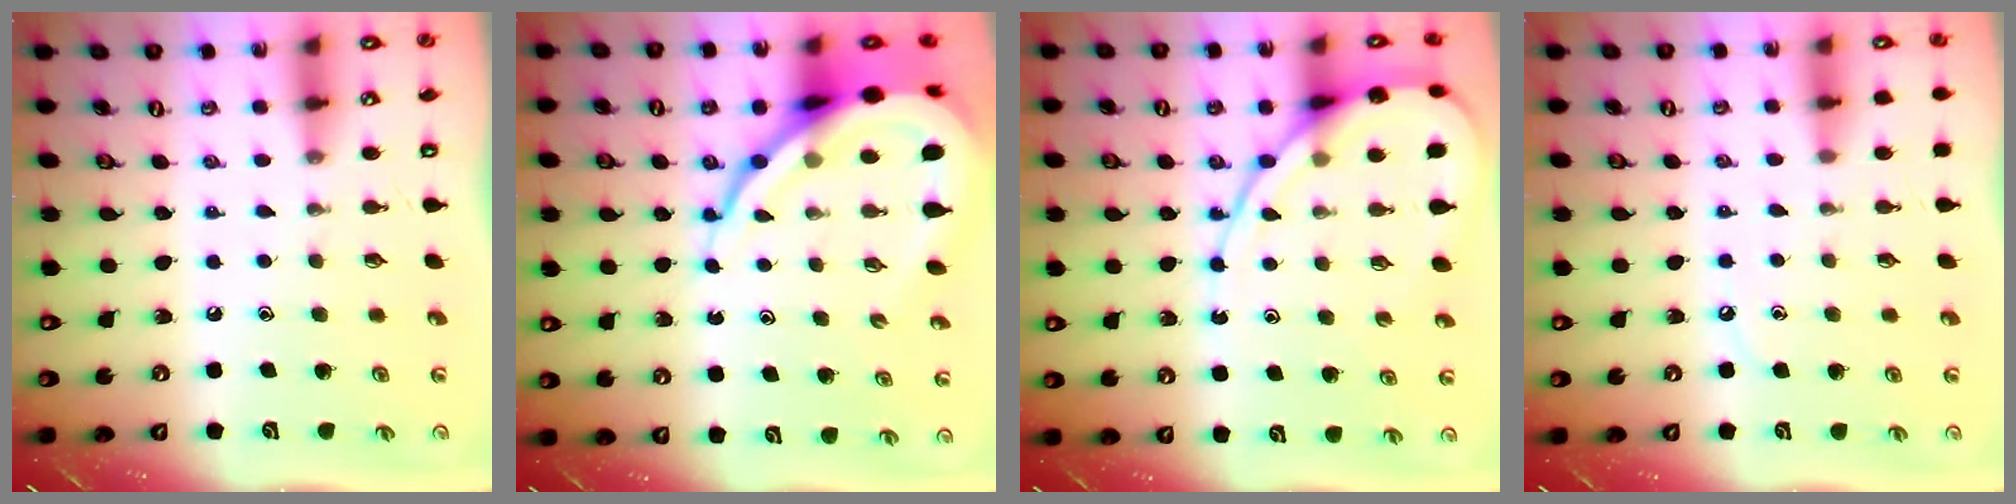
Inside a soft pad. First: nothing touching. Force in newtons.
{"total": 15.6, "press": 15.5, "slide": 1.7}
{"total": 11.6, "press": 11.5, "slide": 1.2}
{"total": 3.2, "press": 3.2, "slide": 0.5}